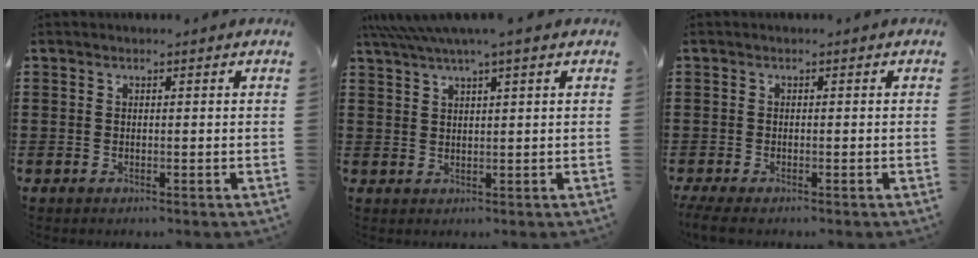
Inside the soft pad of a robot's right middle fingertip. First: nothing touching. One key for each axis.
{"total": 4.2, "fx": 3.1, "fy": -0.3, "fz": 2.8, "tx": -0.061, "ty": 0.001, "tz": 0.058}
{"total": 1.1, "fx": -0.9, "fy": 0.0, "fz": 0.6, "tx": -0.019, "ty": -0.007, "tz": -0.018}